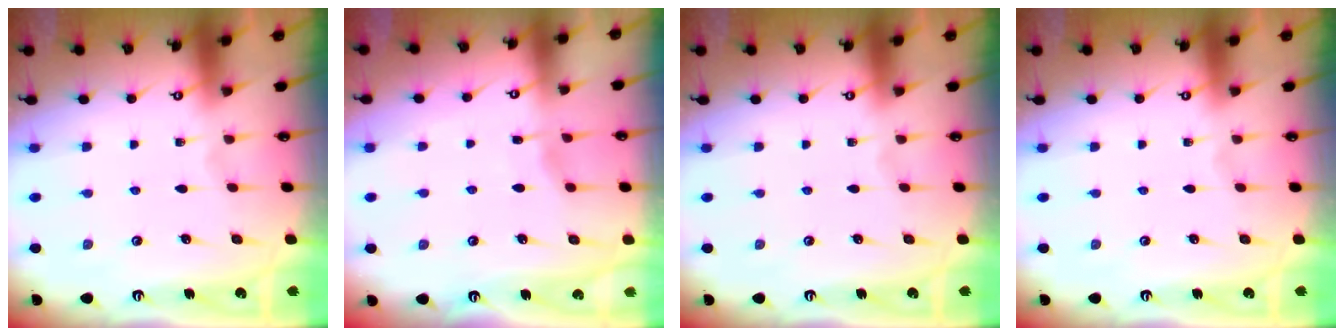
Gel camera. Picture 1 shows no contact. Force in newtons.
{"total": 2.6, "press": 2.5, "slide": 0.4}
{"total": 0.0}
{"total": 0.0}